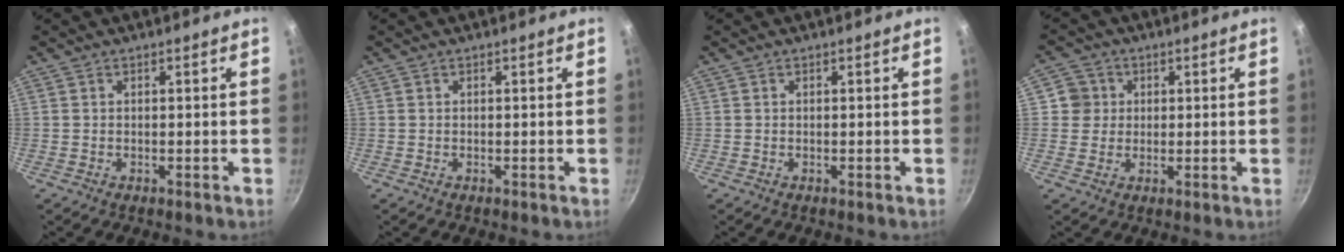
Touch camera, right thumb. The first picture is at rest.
{"total": 0.0}
{"total": 0.0}
{"total": 4.5, "force": [0.8, 4.4, 0.7], "torque": [0.029, 0.005, 0.006]}